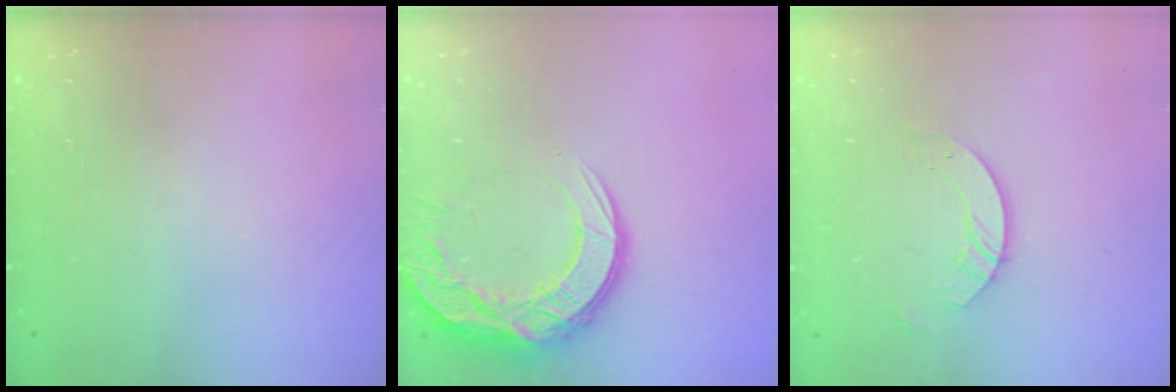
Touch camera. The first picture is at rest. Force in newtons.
{"total": 14.6, "press": 14.6, "slide": 1.1}
{"total": 4.8, "press": 4.8, "slide": 0.4}